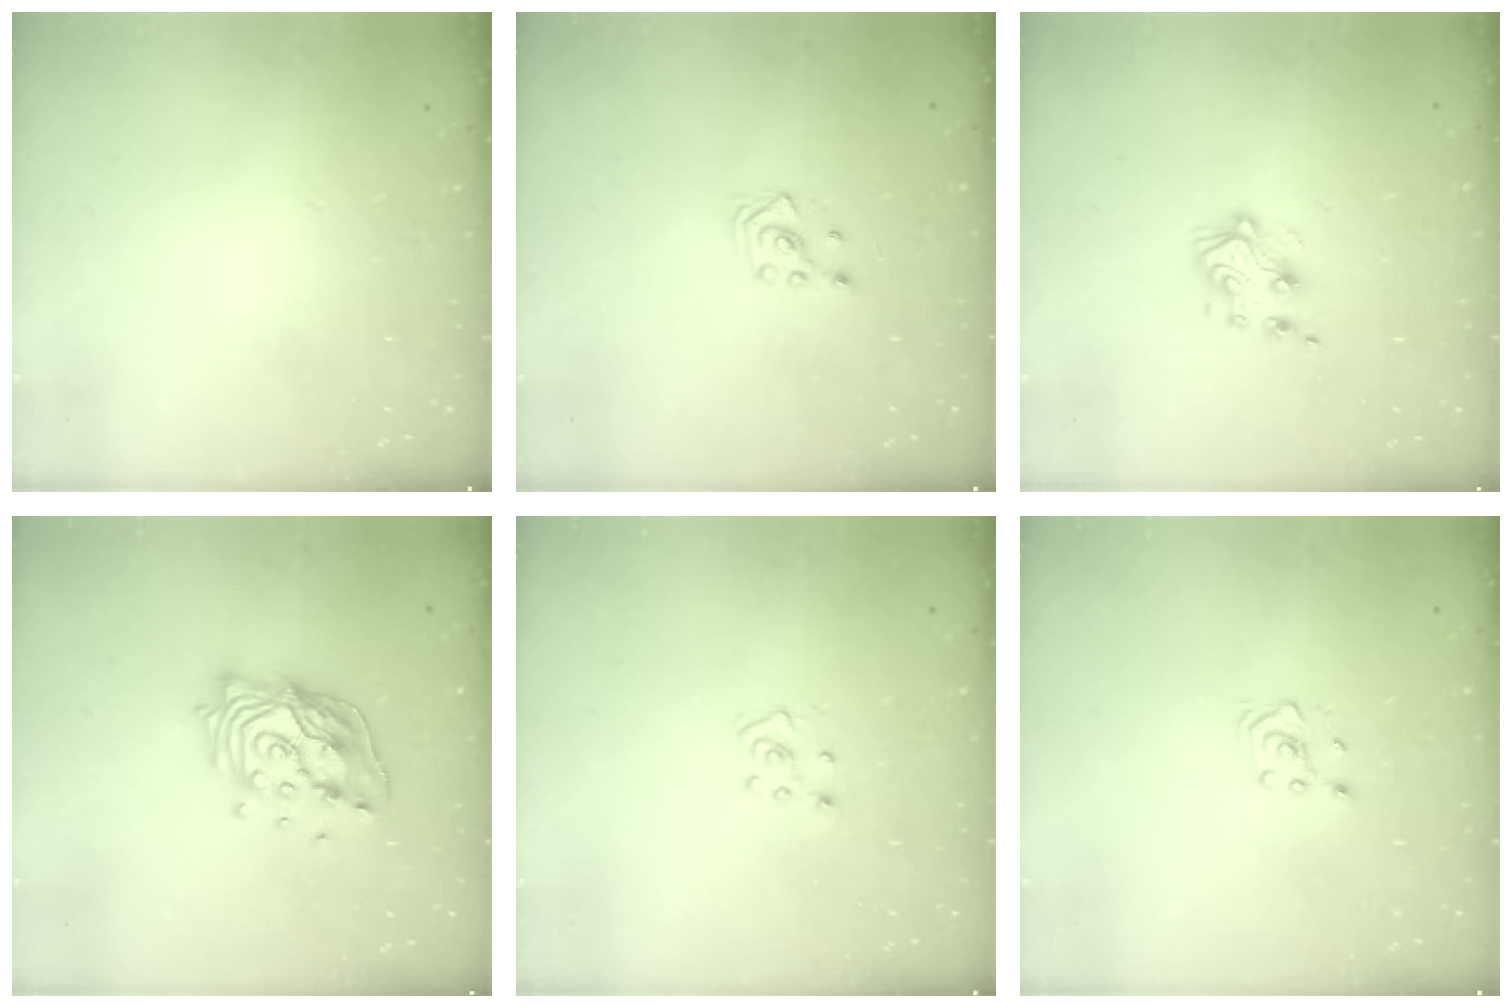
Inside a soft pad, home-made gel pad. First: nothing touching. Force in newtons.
{"total": 2.5, "press": 2.3, "slide": 1.0}
{"total": 5.9, "press": 5.9, "slide": 0.5}
{"total": 16.5, "press": 16.1, "slide": 3.6}
{"total": 4.0, "press": 4.0, "slide": 0.4}
{"total": 2.8, "press": 2.6, "slide": 1.1}